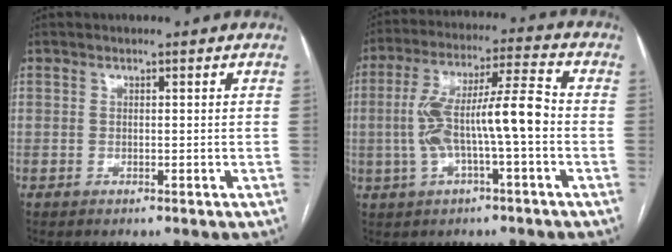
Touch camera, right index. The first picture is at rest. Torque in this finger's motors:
{"motor_torque": [0.56, 0.00, 0.34, 0.21]}